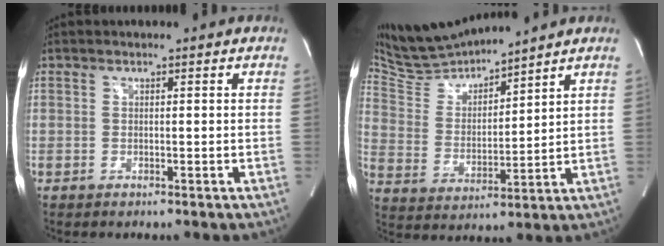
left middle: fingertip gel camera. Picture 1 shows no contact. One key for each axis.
{"total": 10.6, "fx": 10.4, "fy": 0.1, "fz": 2.0, "tx": -0.058, "ty": 0.009, "tz": 0.217}